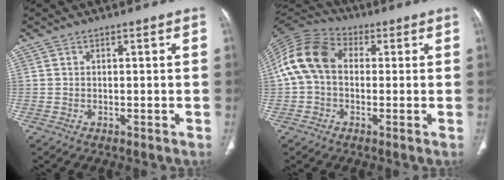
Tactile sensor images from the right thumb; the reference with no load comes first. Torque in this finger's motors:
{"motor_torque": [-0.58, 1.21, 0.59, -0.55, 0.15]}